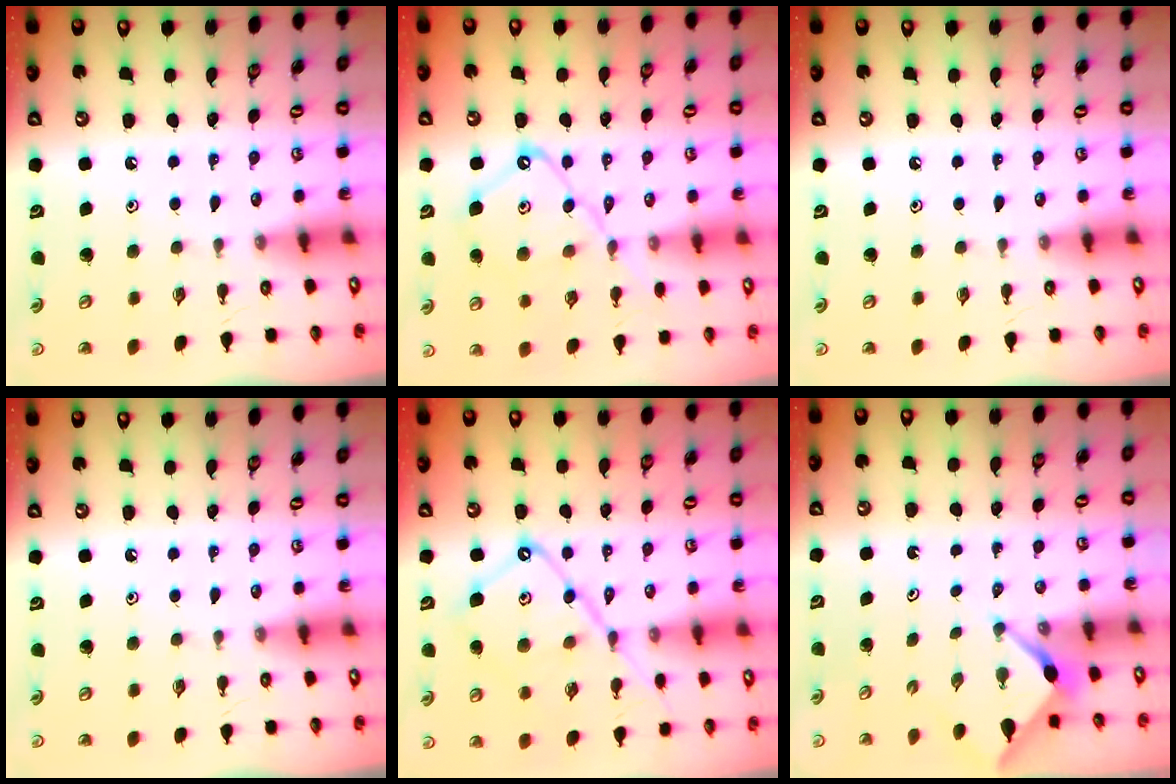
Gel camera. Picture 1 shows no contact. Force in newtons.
{"total": 12.8, "press": 12.7, "slide": 1.2}
{"total": 0.0}
{"total": 0.0}
{"total": 15.3, "press": 15.2, "slide": 1.2}
{"total": 2.6, "press": 2.6, "slide": 0.3}